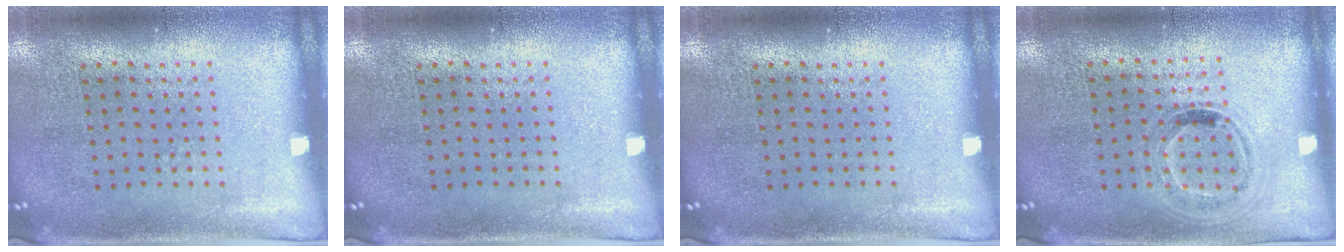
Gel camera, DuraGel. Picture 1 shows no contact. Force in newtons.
{"total": 0.0}
{"total": 0.0}
{"total": 1.0, "press": 0.9, "slide": 0.3}